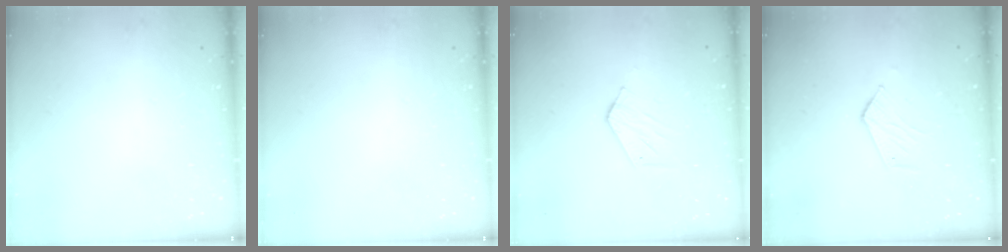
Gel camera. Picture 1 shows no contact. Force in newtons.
{"total": 0.0}
{"total": 6.4, "press": 6.4, "slide": 0.4}
{"total": 4.8, "press": 4.8, "slide": 0.4}